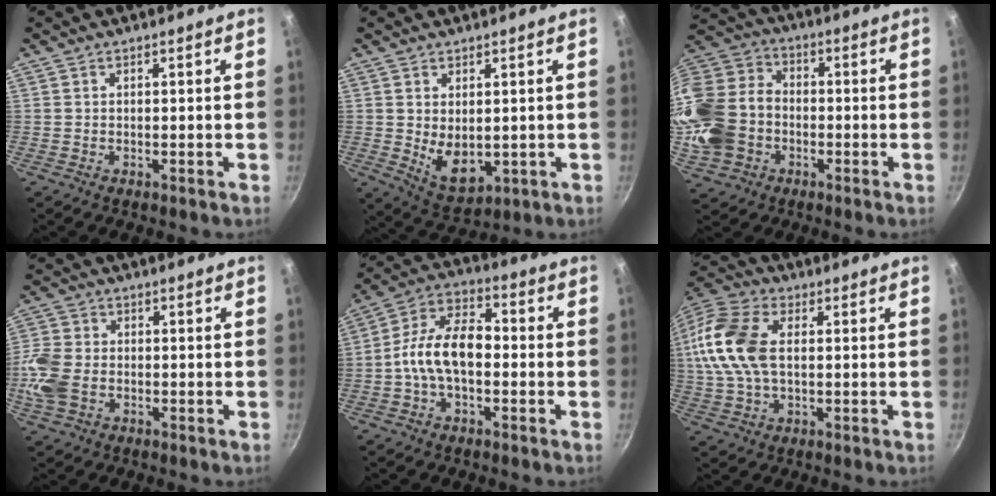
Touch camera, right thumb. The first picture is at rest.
{"total": 7.4, "force": [0.6, 4.6, 5.7], "torque": [-0.081, -0.022, 0.030]}
{"total": 20.6, "force": [-4.2, 16.2, 11.9], "torque": [-0.271, 0.046, -0.083]}
{"total": 9.3, "force": [-2.3, 6.7, 6.1], "torque": [-0.138, 0.010, -0.057]}
{"total": 12.0, "force": [-1.7, 6.9, 9.7], "torque": [-0.154, 0.045, -0.048]}
{"total": 15.9, "force": [1.5, 9.8, 12.4], "torque": [-0.247, 0.023, 0.017]}